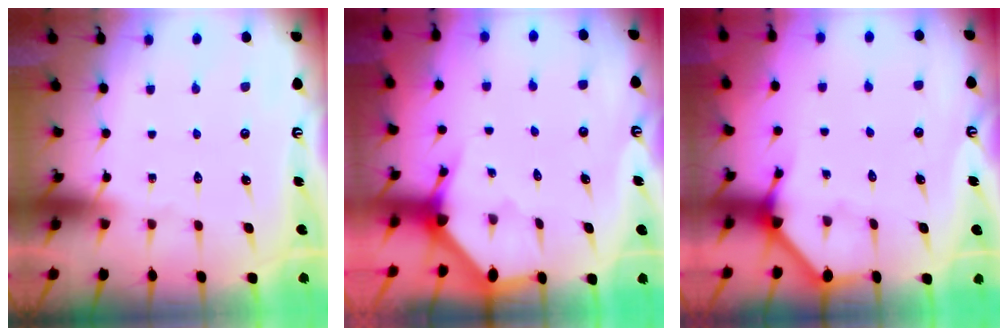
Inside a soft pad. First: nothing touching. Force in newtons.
{"total": 2.5, "press": 2.5, "slide": 0.1}
{"total": 2.5, "press": 2.5, "slide": 0.2}